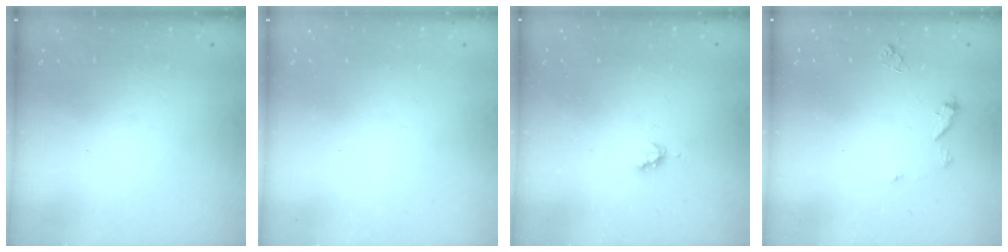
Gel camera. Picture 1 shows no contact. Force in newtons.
{"total": 0.0}
{"total": 2.8, "press": 2.8, "slide": 0.3}
{"total": 7.0, "press": 7.0, "slide": 0.7}